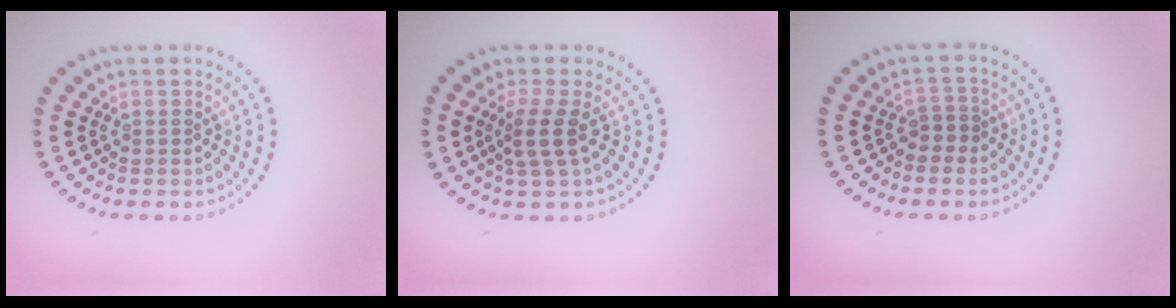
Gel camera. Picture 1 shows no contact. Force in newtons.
{"total": 2.5, "press": 1.9, "slide": 1.6}
{"total": 1.6, "press": 1.3, "slide": 0.9}